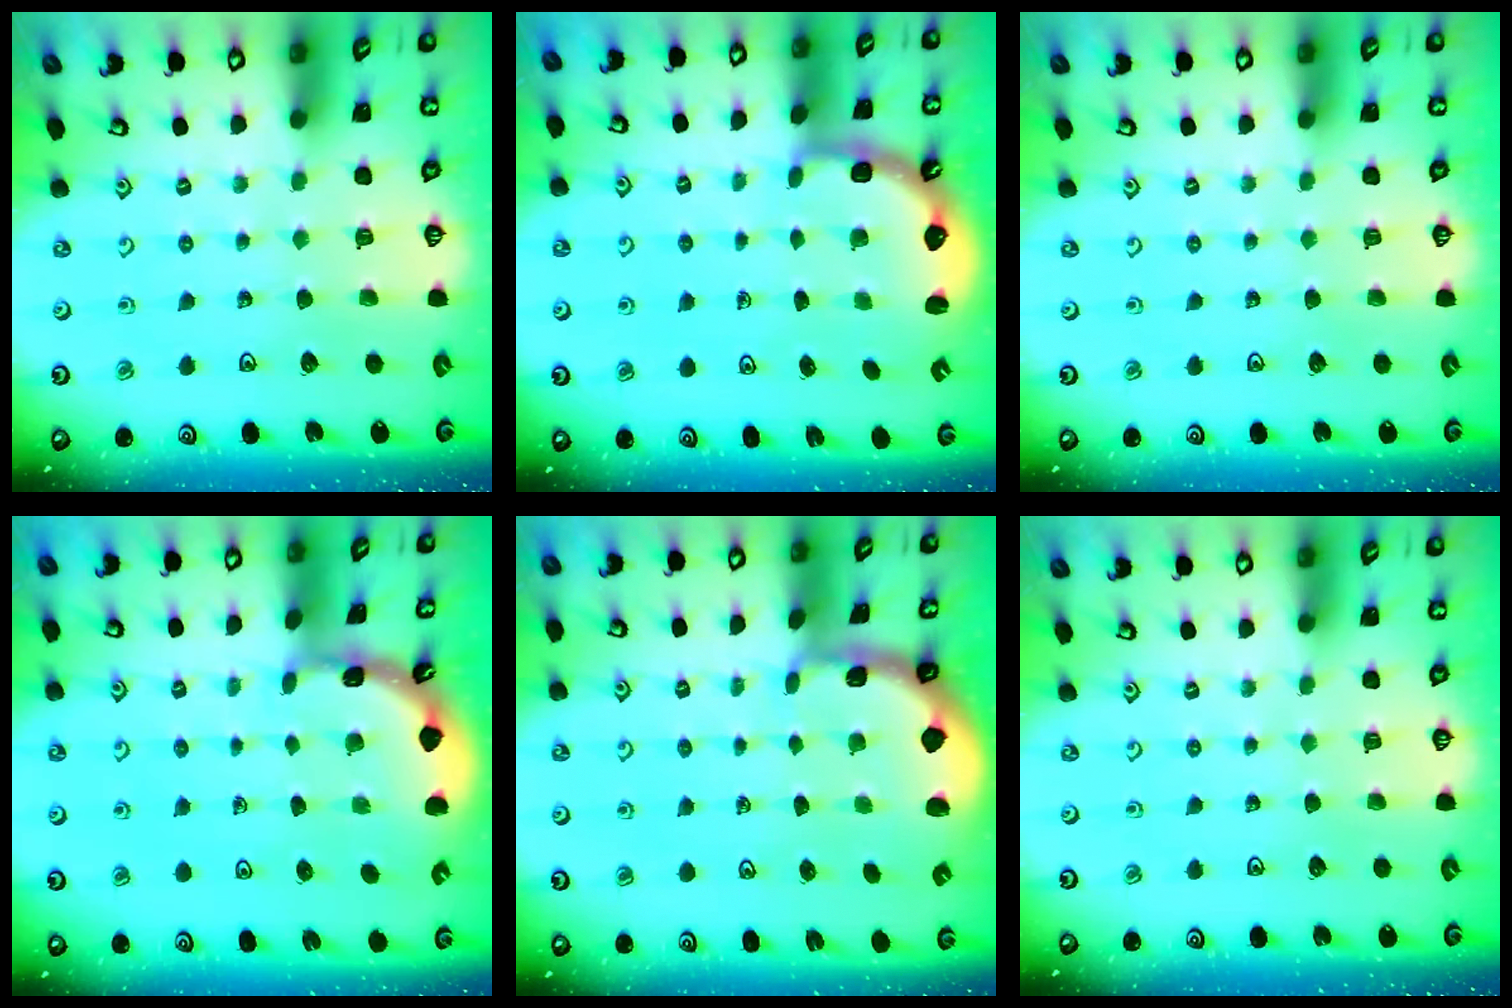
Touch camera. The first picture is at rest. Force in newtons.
{"total": 2.7, "press": 2.0, "slide": 1.9}
{"total": 0.0}
{"total": 1.8, "press": 1.8, "slide": 0.2}
{"total": 0.8, "press": 0.8, "slide": 0.2}
{"total": 0.0}